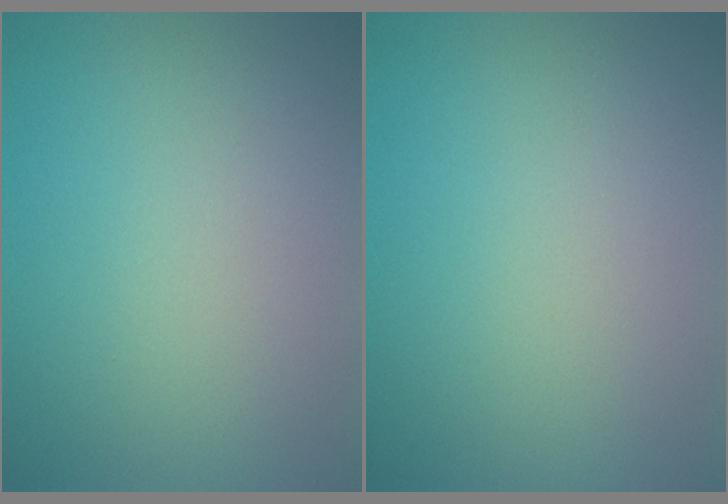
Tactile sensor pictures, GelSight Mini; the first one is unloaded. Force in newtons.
{"total": 0.0}